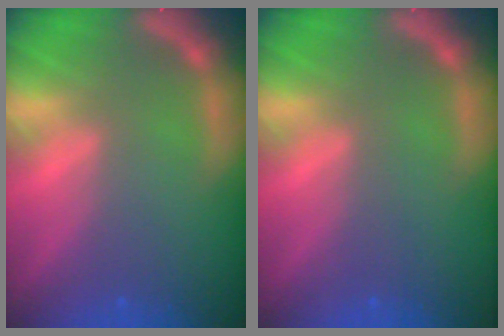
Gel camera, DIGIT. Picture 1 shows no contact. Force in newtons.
{"total": 0.0}